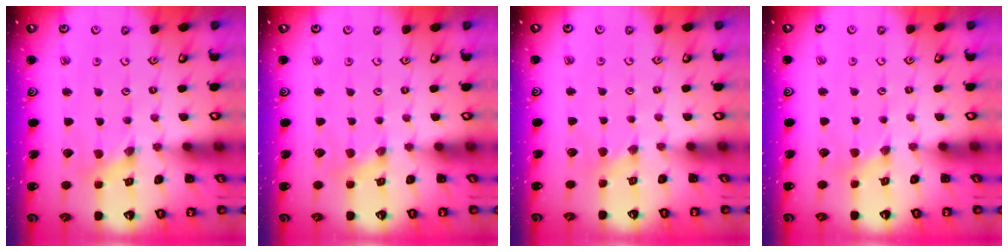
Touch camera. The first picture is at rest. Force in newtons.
{"total": 2.2, "press": 2.2, "slide": 0.4}
{"total": 2.2, "press": 2.2, "slide": 0.4}
{"total": 2.0, "press": 2.0, "slide": 0.4}